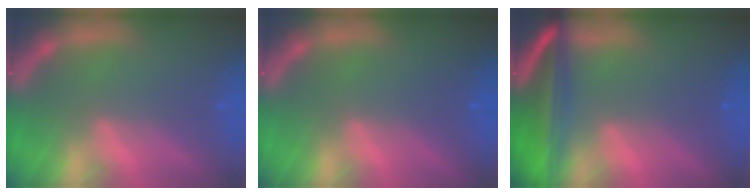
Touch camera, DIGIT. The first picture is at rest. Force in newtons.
{"total": 0.0}
{"total": 9.2}